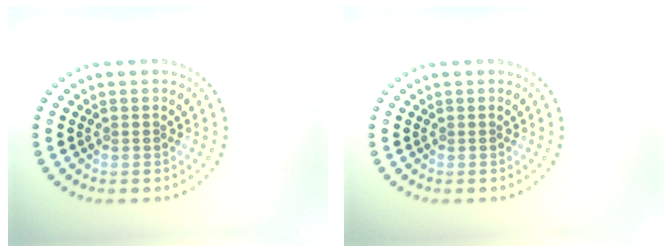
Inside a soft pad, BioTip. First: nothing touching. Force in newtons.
{"total": 0.0}